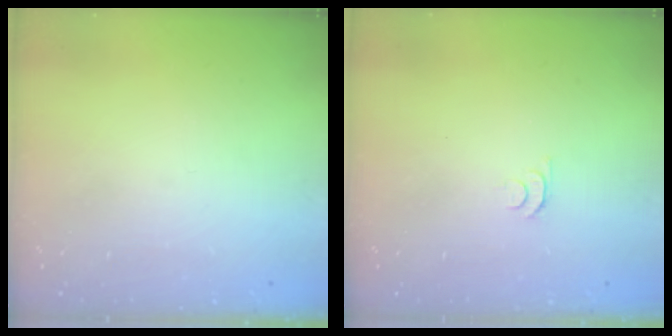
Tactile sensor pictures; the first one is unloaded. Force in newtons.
{"total": 4.4, "press": 4.3, "slide": 0.6}